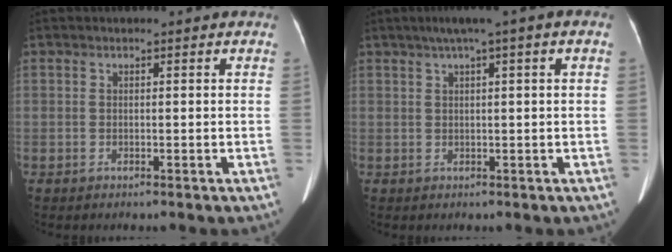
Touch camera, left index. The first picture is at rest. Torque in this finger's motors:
{"motor_torque": [0.83, -1.31, 0.46, 0.04]}